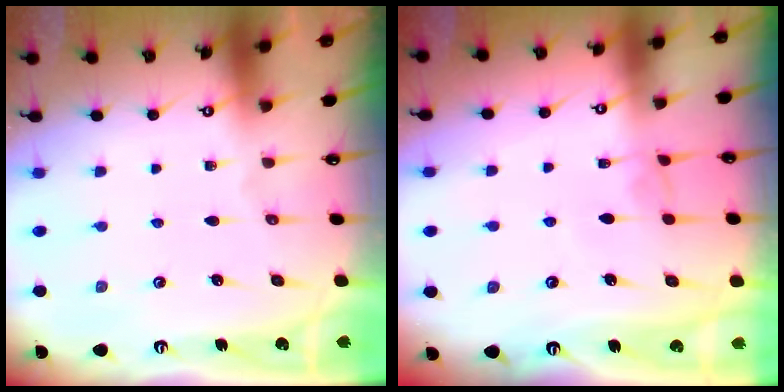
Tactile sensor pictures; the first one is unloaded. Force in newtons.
{"total": 2.0, "press": 1.9, "slide": 0.3}